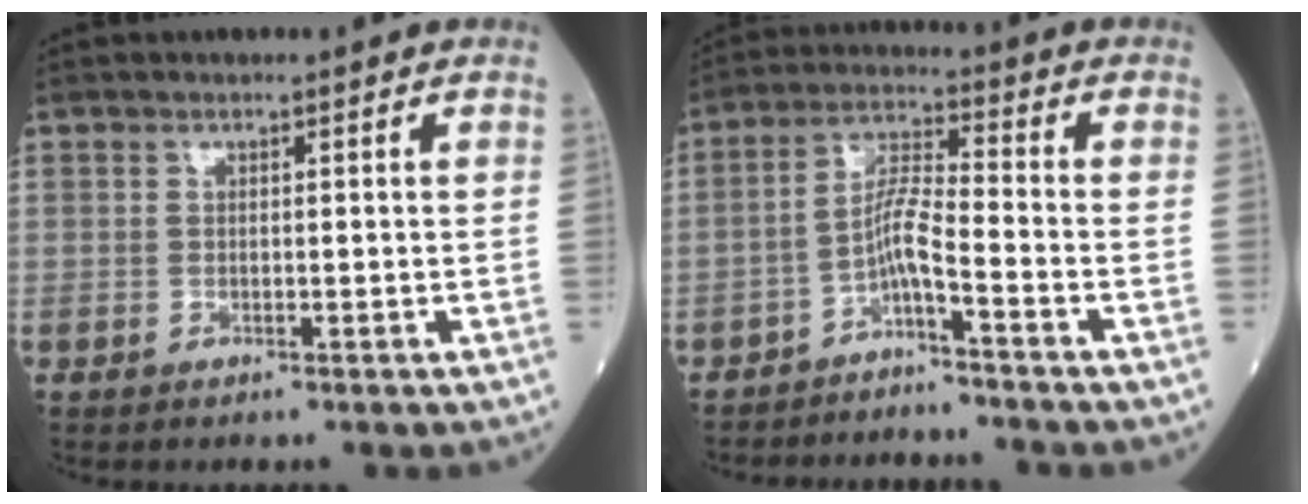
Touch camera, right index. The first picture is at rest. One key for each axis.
{"total": 5.3, "fx": -3.4, "fy": -0.4, "fz": 4.0, "tx": -0.075, "ty": 0.005, "tz": -0.068}